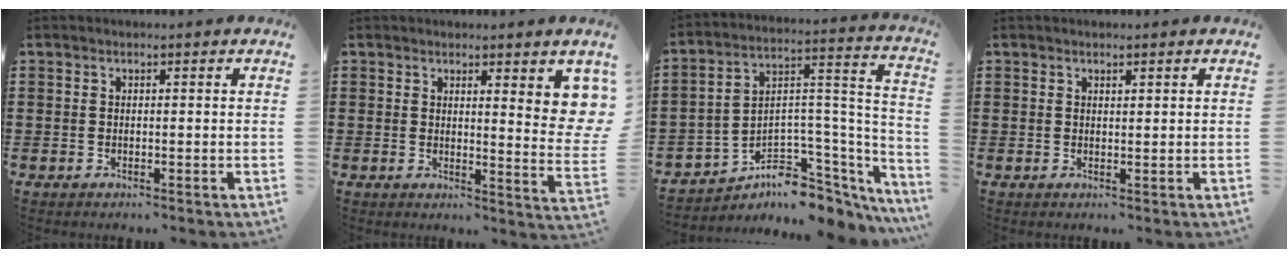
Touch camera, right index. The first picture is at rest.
{"total": 4.4, "force": [2.8, 0.6, 3.3], "torque": [-0.051, -0.016, 0.045]}
{"total": 4.8, "force": [-2.8, 3.4, 1.9], "torque": [-0.044, -0.021, -0.047]}
{"total": 0.7, "force": [0.5, 0.3, 0.2], "torque": [-0.005, 0.003, 0.010]}